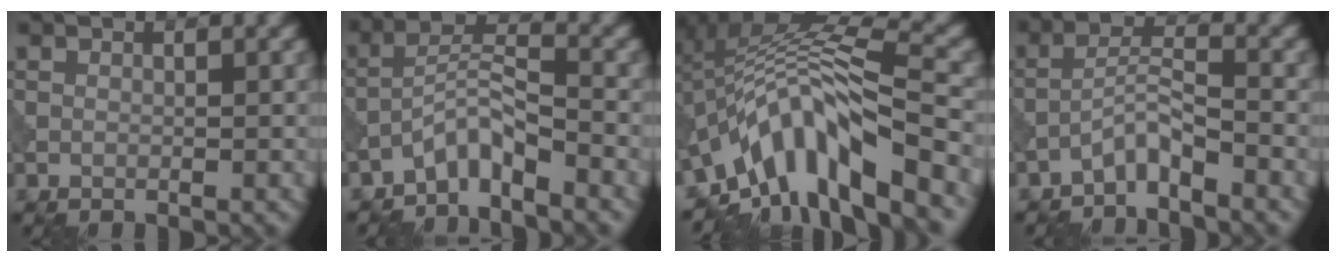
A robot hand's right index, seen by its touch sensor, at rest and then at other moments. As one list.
[{"total": 3.8, "force": [-3.1, 0.7, 2.1], "torque": [-0.037, 0.015, -0.068]}, {"total": 11.4, "force": [-6.0, 3.4, 9.0], "torque": [-0.145, 0.019, -0.111]}, {"total": 3.0, "force": [-2.5, 0.4, 1.7], "torque": [-0.033, 0.013, -0.054]}]